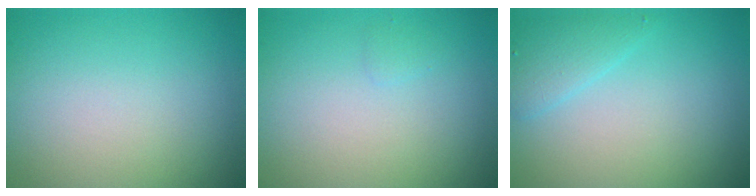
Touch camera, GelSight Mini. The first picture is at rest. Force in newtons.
{"total": 0.5, "press": 0.5, "slide": 0.1}
{"total": 2.0, "press": 2.0, "slide": 0.1}